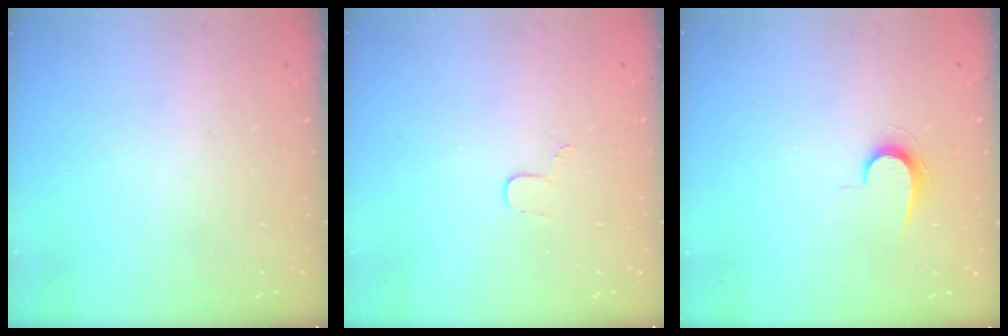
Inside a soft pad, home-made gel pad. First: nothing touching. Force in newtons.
{"total": 3.4, "press": 3.4, "slide": 0.4}
{"total": 5.9, "press": 5.9, "slide": 0.6}